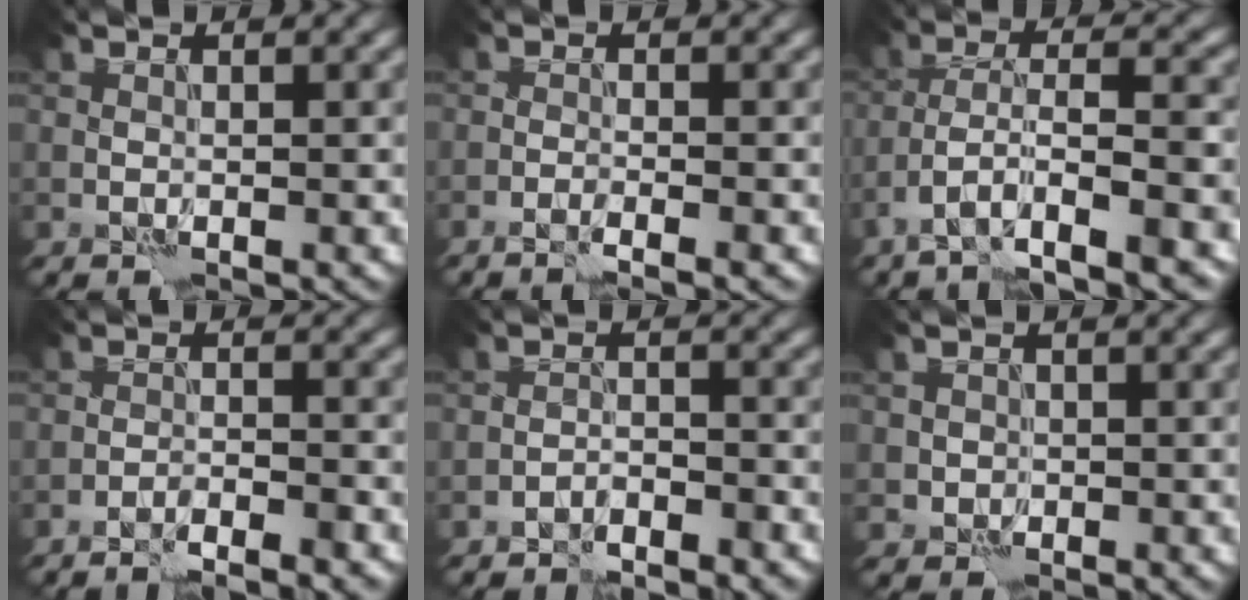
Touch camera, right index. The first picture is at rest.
{"total": 1.9, "force": [-1.5, -0.1, 1.2], "torque": [-0.026, 0.002, -0.030]}
{"total": 6.6, "force": [-4.1, 1.6, 4.9], "torque": [-0.086, 0.003, -0.076]}
{"total": 3.2, "force": [-2.9, 0.1, 1.4], "torque": [-0.024, 0.005, -0.044]}
{"total": 1.9, "force": [-1.9, 0.3, 0.4], "torque": [0.000, 0.006, -0.035]}
{"total": 1.0, "force": [-0.1, 1.0, -0.2], "torque": [0.013, 0.000, -0.002]}